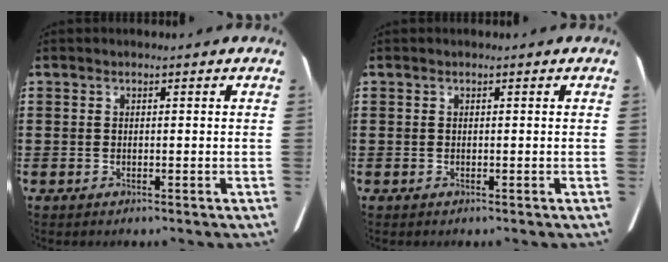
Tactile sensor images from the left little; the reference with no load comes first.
{"total": 0.0}